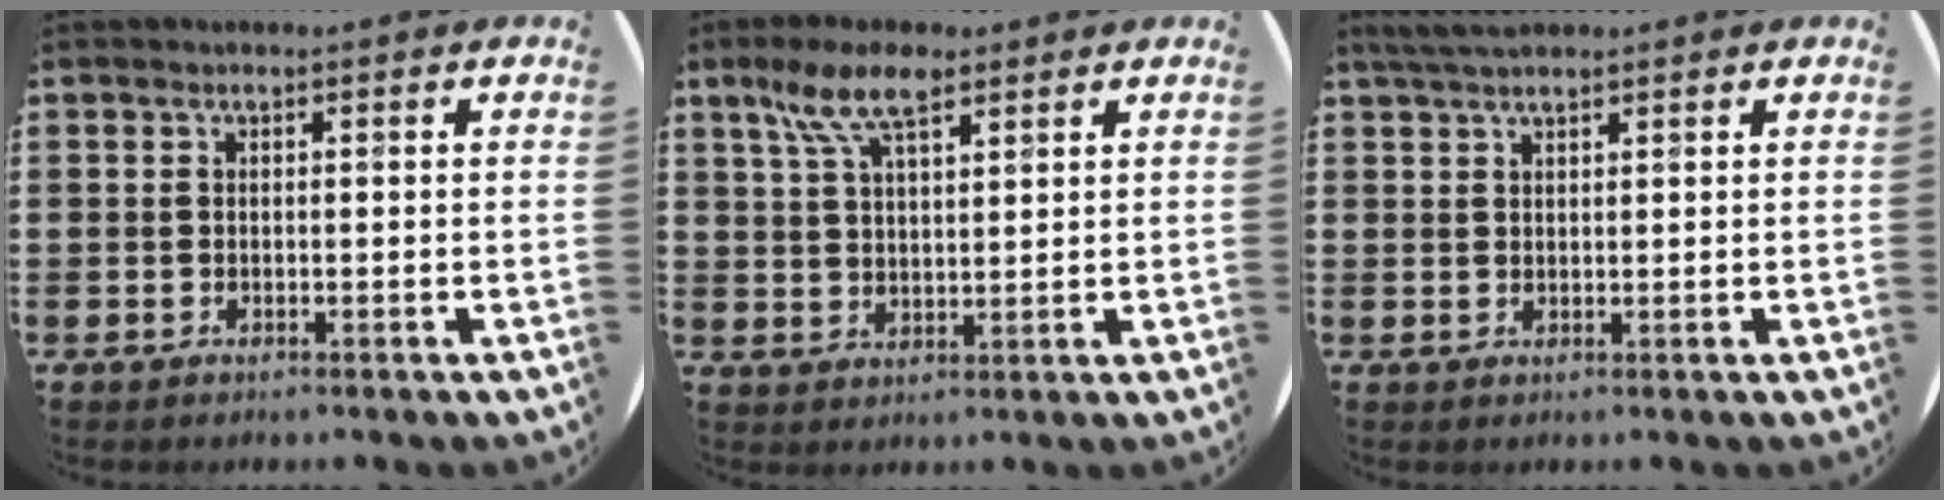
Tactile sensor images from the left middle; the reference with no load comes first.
{"total": 7.5, "force": [5.1, 3.0, 4.7], "torque": [-0.096, 0.000, 0.090]}
{"total": 2.7, "force": [2.3, 0.5, 1.4], "torque": [-0.030, 0.006, 0.043]}